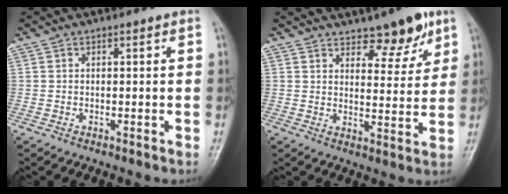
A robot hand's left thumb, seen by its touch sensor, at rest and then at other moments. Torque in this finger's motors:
{"motor_torque": [-0.40, 0.11, -0.21, -0.30, 0.01]}